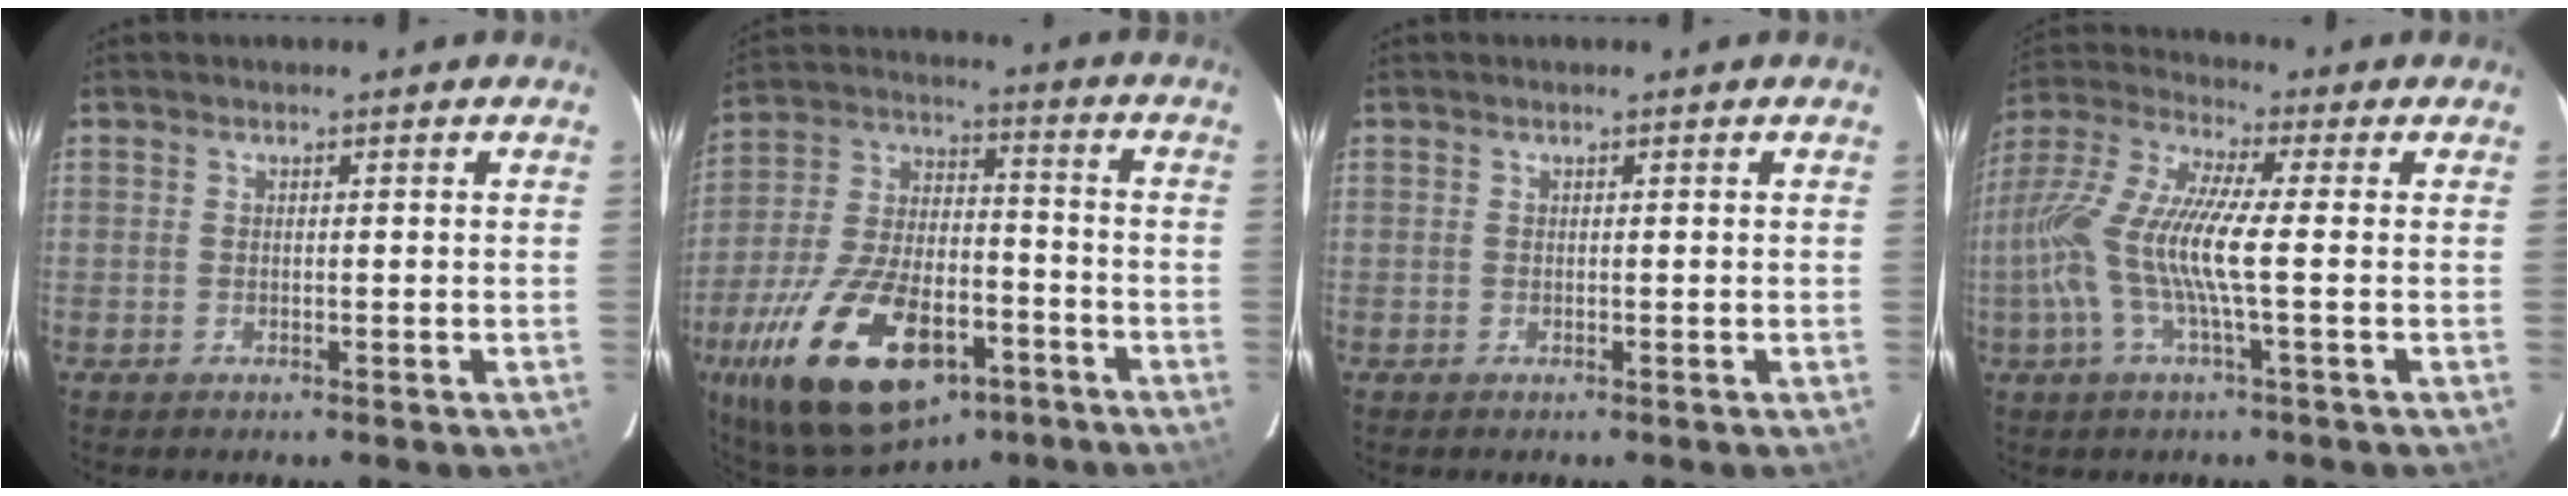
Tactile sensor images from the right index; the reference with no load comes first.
{"total": 26.2, "force": [-14.4, 12.6, 17.9], "torque": [-0.358, -0.017, -0.227]}
{"total": 0.0}
{"total": 14.3, "force": [-2.1, 1.2, 14.1], "torque": [-0.273, -0.002, -0.048]}